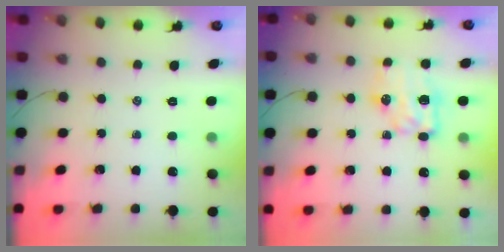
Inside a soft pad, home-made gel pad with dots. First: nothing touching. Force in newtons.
{"total": 8.0, "press": 8.0, "slide": 1.0}